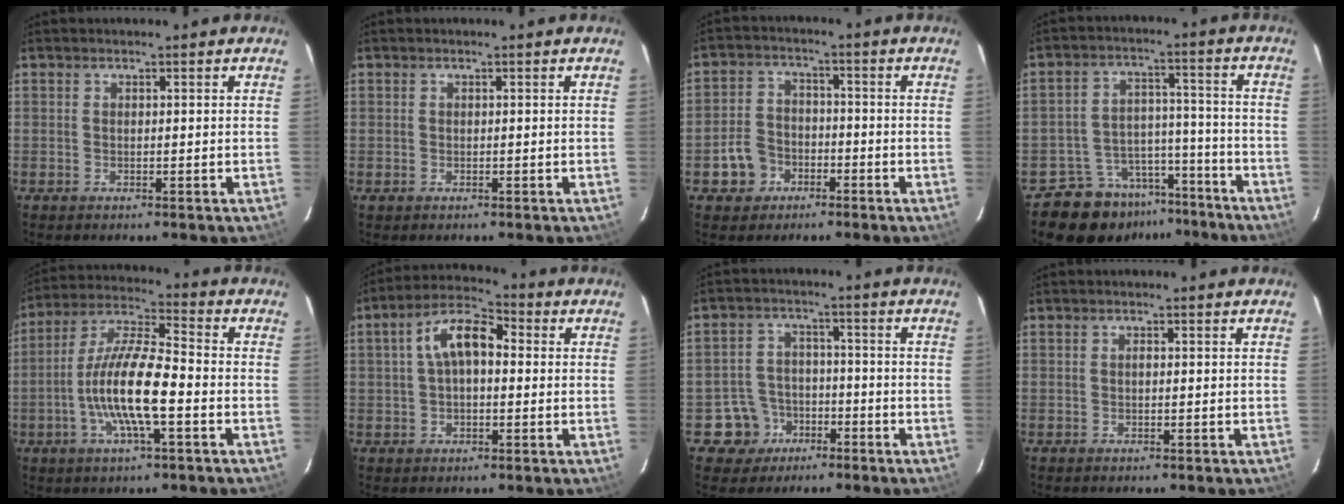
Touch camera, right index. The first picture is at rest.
{"total": 0.7, "force": [-0.1, 0.7, 0.0], "torque": [0.001, 0.002, -0.001]}
{"total": 6.6, "force": [-3.2, 5.5, 1.8], "torque": [-0.057, 0.023, -0.046]}
{"total": 11.2, "force": [-8.7, 6.8, 1.7], "torque": [-0.036, 0.048, -0.119]}
{"total": 13.4, "force": [-3.9, 2.5, 12.5], "torque": [-0.251, 0.000, -0.080]}
{"total": 9.3, "force": [1.2, 4.9, 7.8], "torque": [-0.148, 0.032, 0.015]}
{"total": 6.8, "force": [-3.6, 5.8, 0.5], "torque": [-0.031, 0.029, -0.051]}
{"total": 0.0}